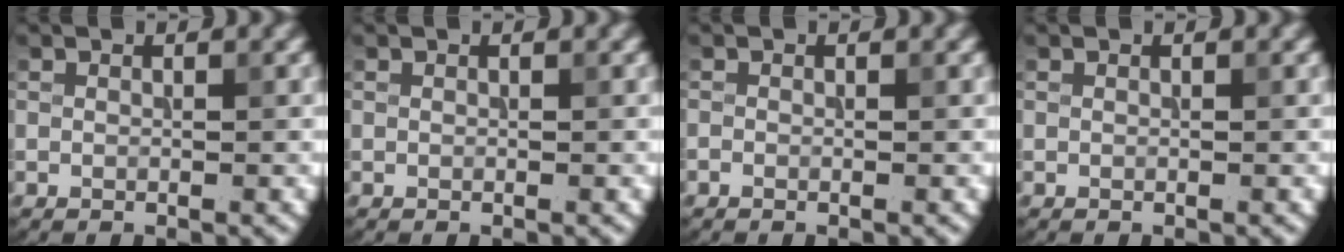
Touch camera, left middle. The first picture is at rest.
{"total": 0.0}
{"total": 0.0}
{"total": 0.0}